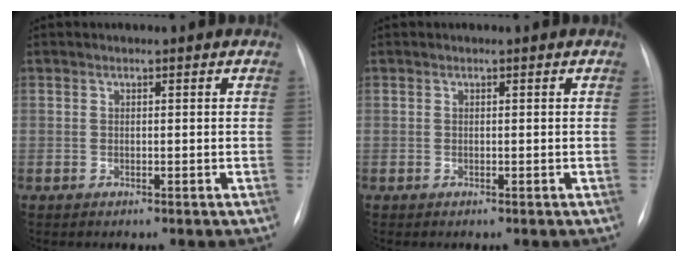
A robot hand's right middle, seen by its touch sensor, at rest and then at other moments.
{"total": 0.0}